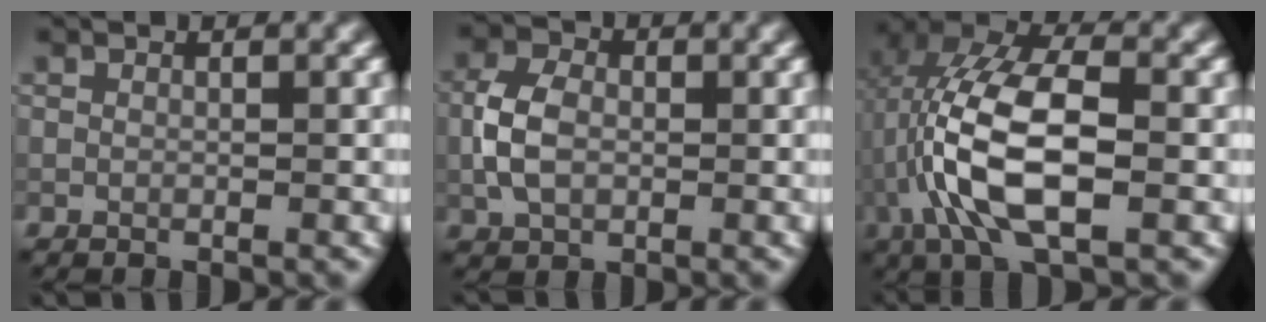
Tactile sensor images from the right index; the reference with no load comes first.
{"total": 4.0, "force": [-0.3, 2.8, 2.9], "torque": [-0.060, 0.004, -0.012]}
{"total": 9.9, "force": [-1.5, 4.0, 8.9], "torque": [-0.180, 0.022, -0.033]}